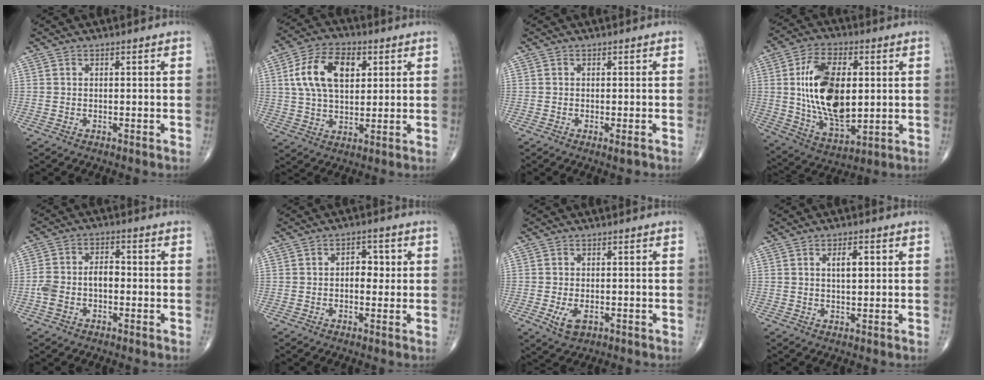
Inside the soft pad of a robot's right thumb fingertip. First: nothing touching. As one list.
[{"total": 13.2, "force": [3.7, 7.8, 10.0], "torque": [-0.170, 0.005, 0.065]}, {"total": 1.3, "force": [-0.6, 0.3, 1.1], "torque": [-0.017, -0.004, -0.009]}, {"total": 18.8, "force": [1.9, 10.1, 15.7], "torque": [-0.272, -0.013, 0.043]}, {"total": 6.8, "force": [-1.3, 4.2, 5.2], "torque": [-0.111, 0.032, -0.026]}, {"total": 4.2, "force": [0.3, 2.8, 3.1], "torque": [-0.022, 0.006, 0.000]}, {"total": 4.0, "force": [-1.3, 2.3, 3.0], "torque": [-0.054, -0.003, -0.015]}, {"total": 3.8, "force": [1.1, 1.6, 3.2], "torque": [-0.049, -0.004, 0.017]}]